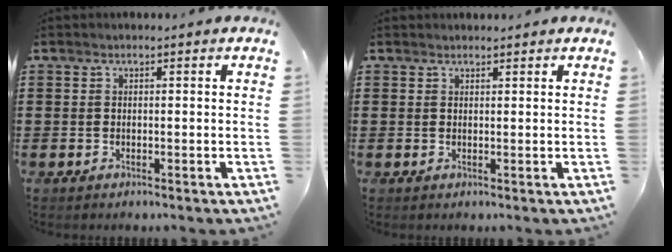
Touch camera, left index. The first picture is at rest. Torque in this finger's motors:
{"motor_torque": [1.37, -0.77, -0.32, -0.17]}